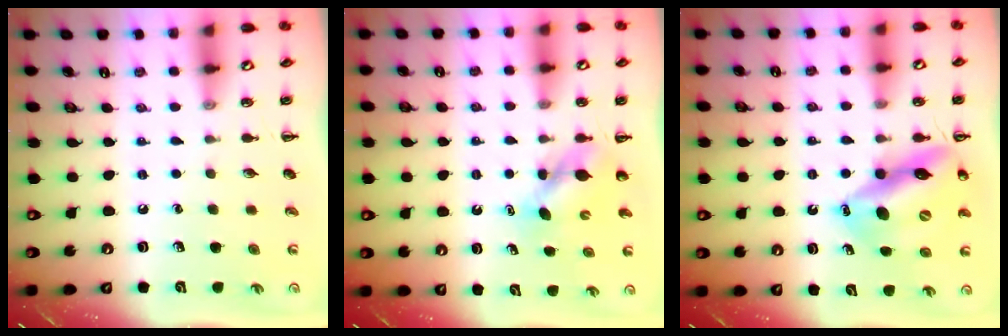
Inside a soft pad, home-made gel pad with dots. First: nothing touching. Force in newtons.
{"total": 5.2, "press": 5.2, "slide": 0.4}
{"total": 15.8, "press": 15.1, "slide": 4.5}